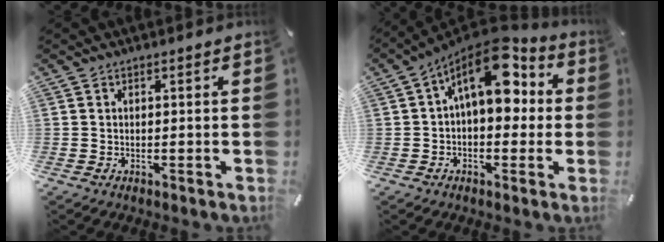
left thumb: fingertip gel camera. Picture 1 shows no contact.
{"total": 15.0, "force": [6.1, 7.7, 11.2], "torque": [-0.179, -0.036, 0.106]}